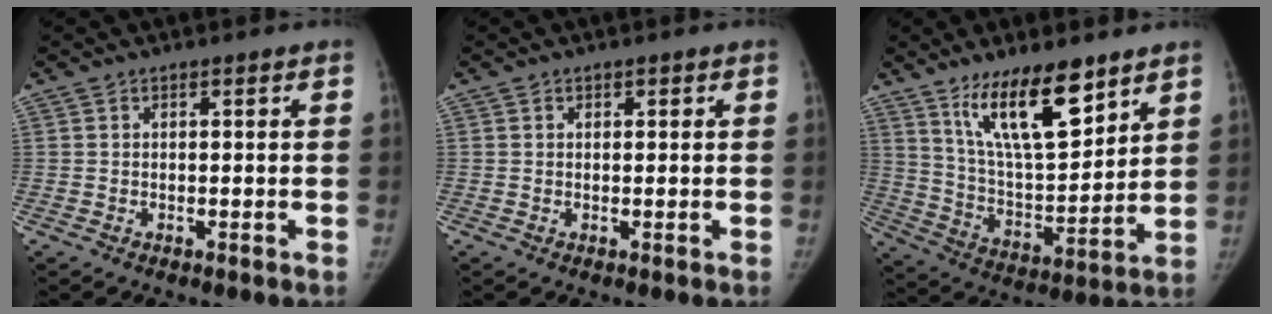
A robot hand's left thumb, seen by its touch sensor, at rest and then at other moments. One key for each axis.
{"total": 0.7, "fx": 0.3, "fy": 0.6, "fz": 0.1, "tx": 0.009, "ty": 0.000, "tz": 0.003}
{"total": 16.6, "fx": 10.6, "fy": 5.4, "fz": 11.5, "tx": -0.167, "ty": -0.064, "tz": 0.202}